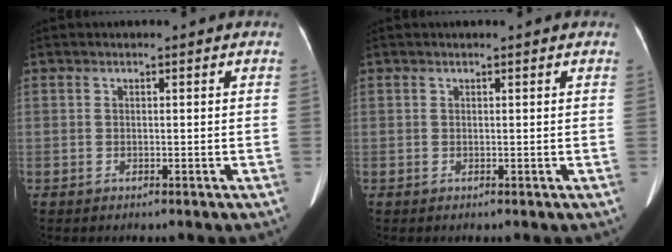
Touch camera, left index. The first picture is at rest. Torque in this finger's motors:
{"motor_torque": [-0.01, 0.02, -0.01, -0.01]}